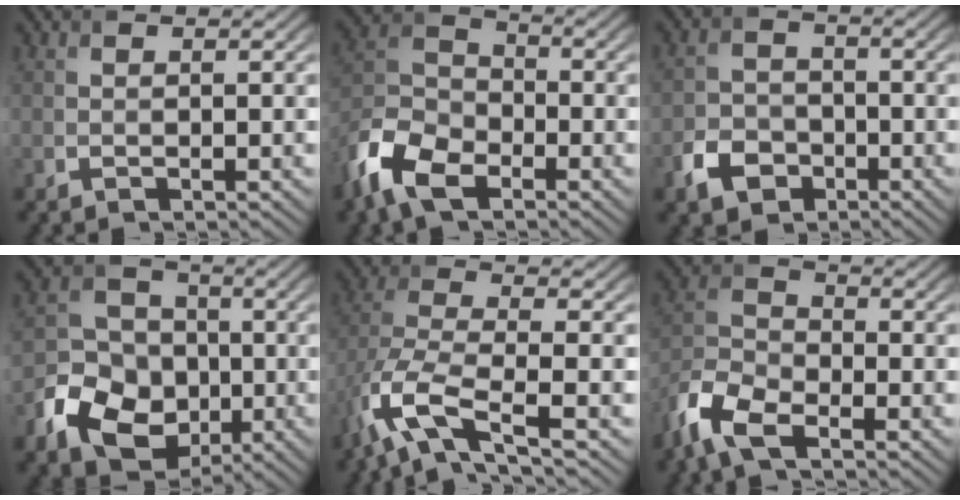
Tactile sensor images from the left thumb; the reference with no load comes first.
{"total": 10.2, "force": [-6.3, 5.3, 6.0], "torque": [-0.141, -0.014, -0.146]}
{"total": 4.9, "force": [-2.7, 3.5, 2.0], "torque": [-0.046, -0.004, -0.061]}
{"total": 11.1, "force": [-4.0, 8.5, 5.8], "torque": [-0.125, -0.029, -0.090]}
{"total": 10.4, "force": [-5.4, 3.3, 8.2], "torque": [-0.185, -0.012, -0.118]}
{"total": 7.9, "force": [-5.3, 3.3, 4.9], "torque": [-0.115, -0.010, -0.128]}